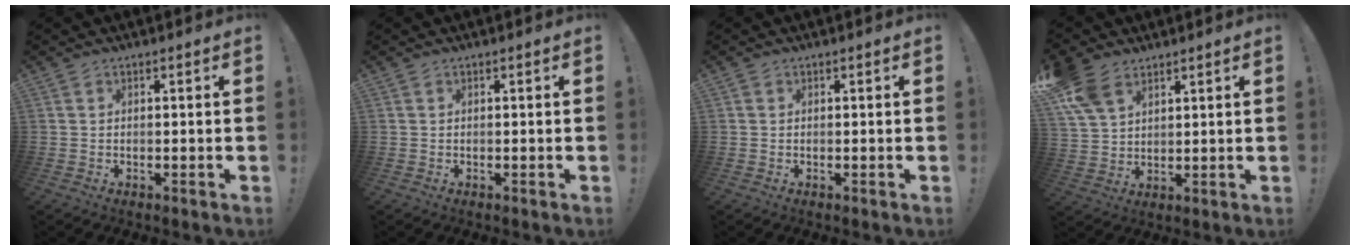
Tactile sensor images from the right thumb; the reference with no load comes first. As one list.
[{"total": 0.0}, {"total": 0.0}, {"total": 10.1, "force": [6.2, 6.1, 5.1], "torque": [-0.098, -0.021, 0.127]}]